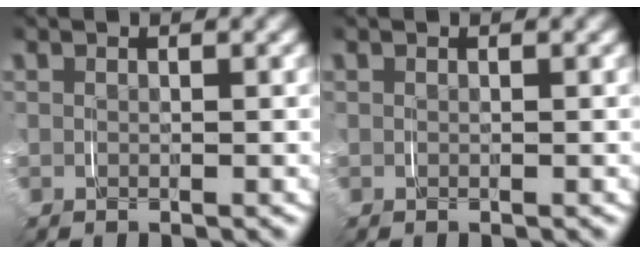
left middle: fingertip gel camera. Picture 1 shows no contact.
{"total": 0.0}